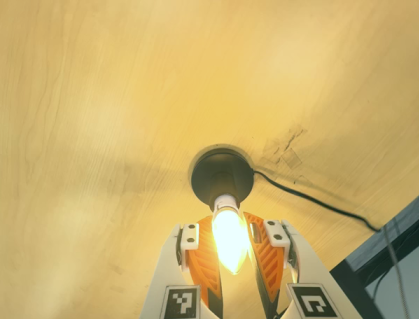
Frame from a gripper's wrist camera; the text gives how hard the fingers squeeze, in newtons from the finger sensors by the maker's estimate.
{"total": 13.4, "left": 12.1, "right": 14.7}